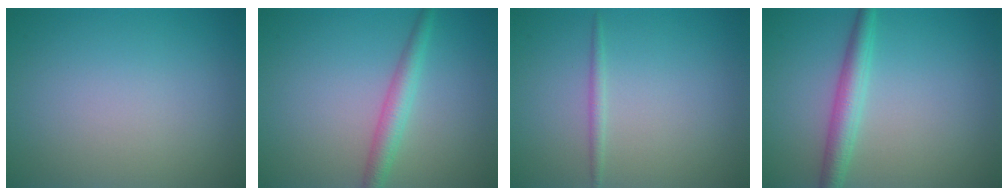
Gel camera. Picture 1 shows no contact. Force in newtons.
{"total": 2.6, "press": 2.6, "slide": 0.1}
{"total": 0.9, "press": 0.9, "slide": 0.1}
{"total": 3.0, "press": 3.0, "slide": 0.1}